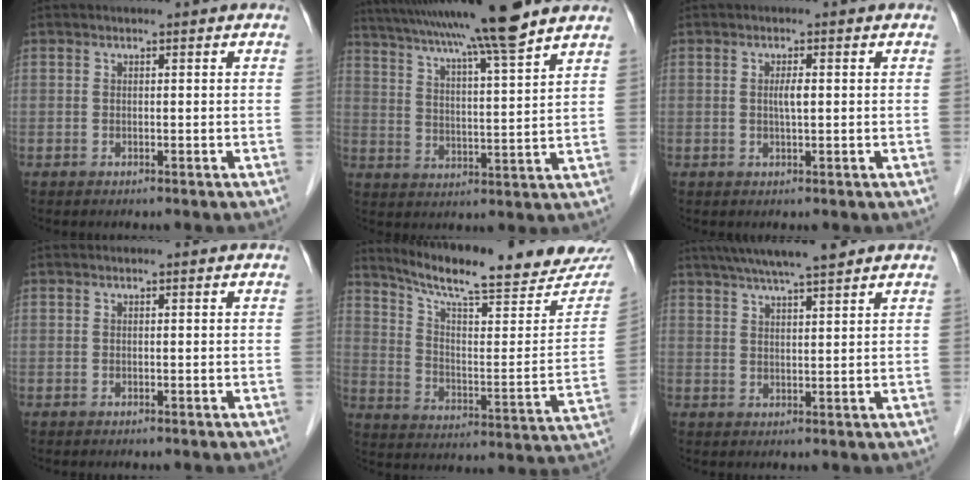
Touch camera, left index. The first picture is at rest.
{"total": 17.6, "force": [14.7, -1.1, 9.5], "torque": [-0.165, 0.005, 0.224]}
{"total": 1.8, "force": [-0.2, 0.1, 1.8], "torque": [-0.033, -0.004, -0.004]}
{"total": 0.0}
{"total": 22.8, "force": [20.5, 2.6, 9.6], "torque": [-0.150, -0.062, 0.279]}
{"total": 9.2, "force": [7.5, 0.2, 5.3], "torque": [-0.086, 0.022, 0.110]}